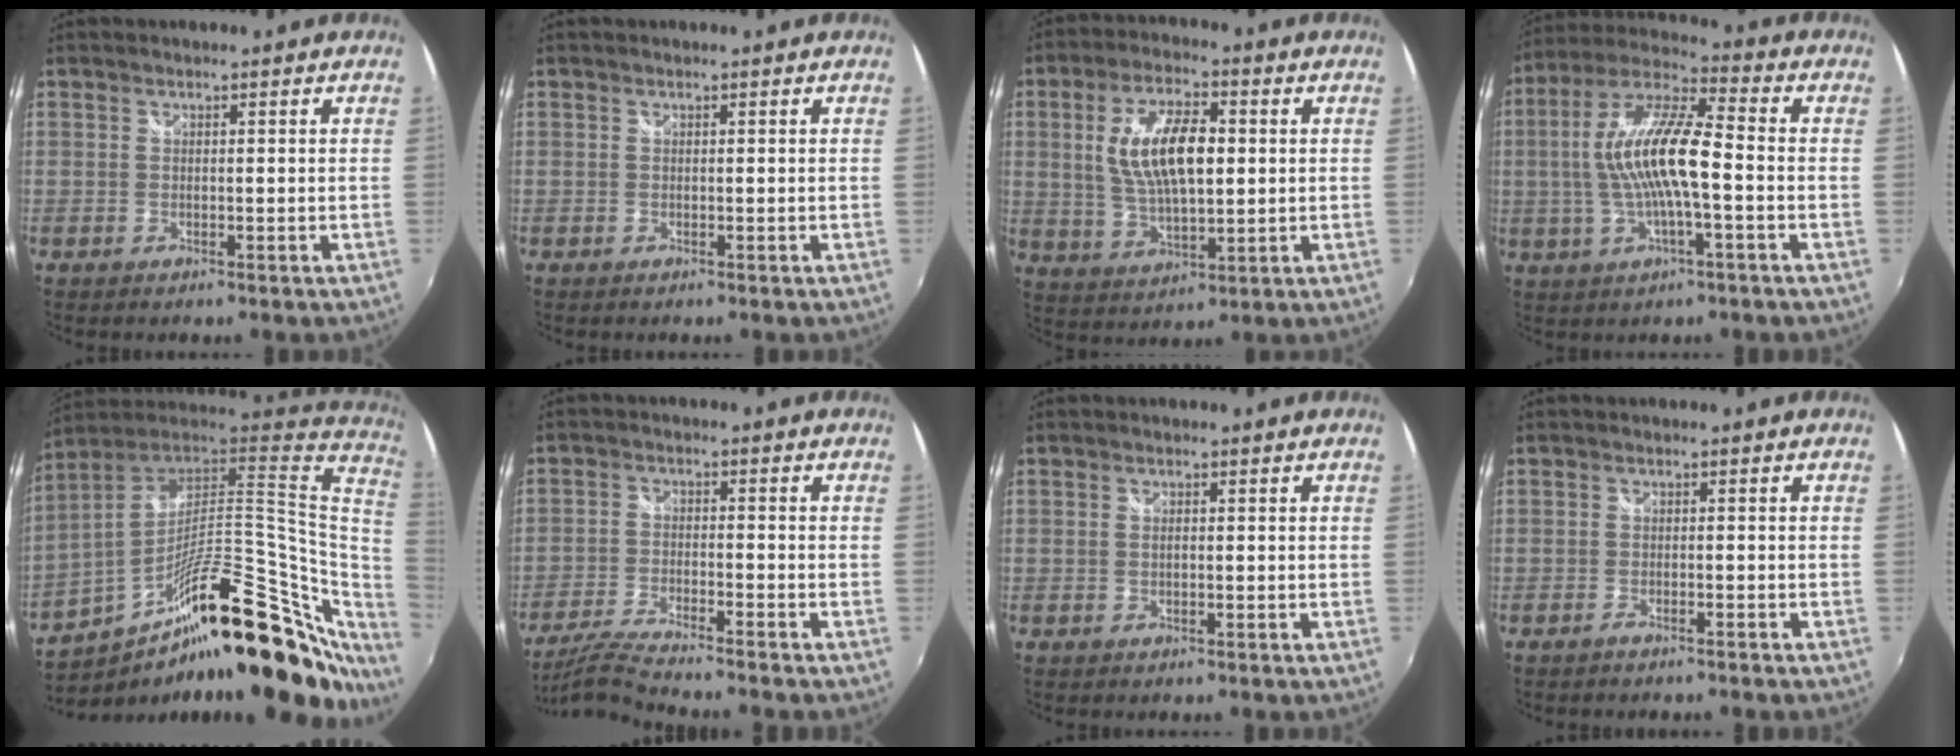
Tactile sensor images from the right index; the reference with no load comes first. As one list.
[{"total": 0.0}, {"total": 12.7, "force": [1.8, 5.4, 11.4], "torque": [-0.217, 0.005, 0.037]}, {"total": 14.3, "force": [-1.3, 3.3, 13.8], "torque": [-0.267, 0.010, -0.028]}, {"total": 32.0, "force": [-9.1, 11.0, 28.6], "torque": [-0.438, -0.012, -0.141]}, {"total": 9.6, "force": [-8.6, -0.4, 4.3], "torque": [-0.105, -0.021, -0.155]}, {"total": 0.6, "force": [0.1, 0.3, 0.5], "torque": [-0.010, 0.000, 0.000]}, {"total": 2.1, "force": [-1.9, 0.3, 0.8], "torque": [-0.026, -0.005, -0.034]}]